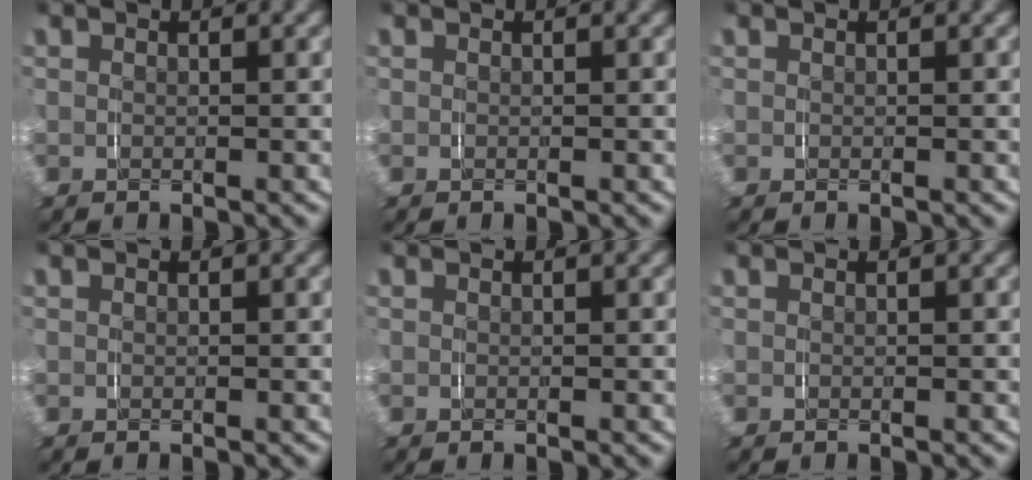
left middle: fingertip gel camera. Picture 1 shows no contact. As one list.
[{"total": 0.0}, {"total": 0.0}, {"total": 0.0}, {"total": 0.0}, {"total": 0.0}]